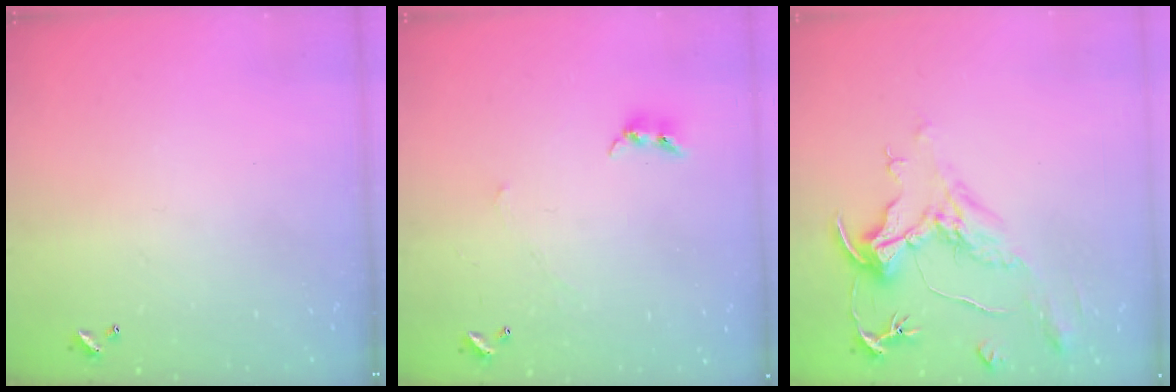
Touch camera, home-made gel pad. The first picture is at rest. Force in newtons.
{"total": 2.4, "press": 2.3, "slide": 0.4}
{"total": 2.2, "press": 1.7, "slide": 1.4}